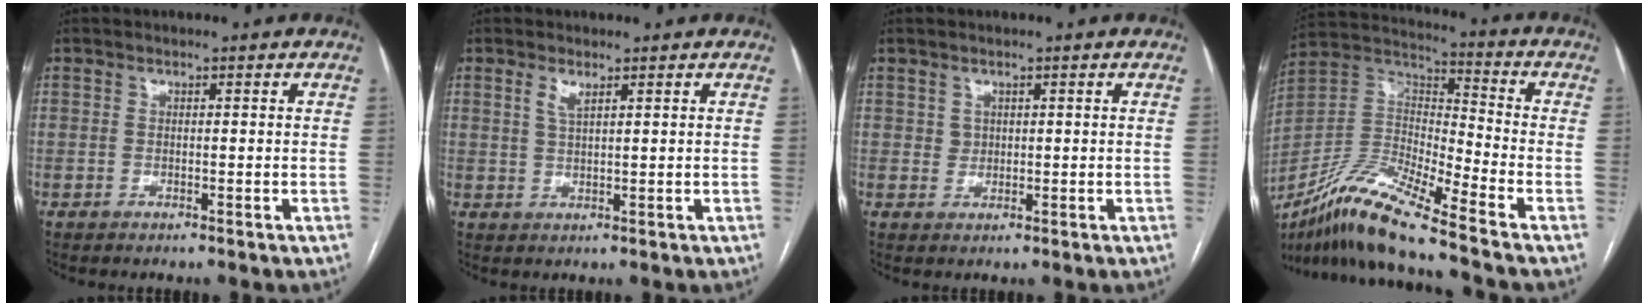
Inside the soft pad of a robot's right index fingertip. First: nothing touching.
{"total": 2.1, "force": [1.2, 0.4, 1.6], "torque": [-0.039, -0.001, 0.027]}
{"total": 1.4, "force": [0.6, 1.3, 0.3], "torque": [0.003, -0.001, 0.008]}
{"total": 15.4, "force": [-12.0, 0.1, 9.6], "torque": [-0.194, -0.003, -0.225]}